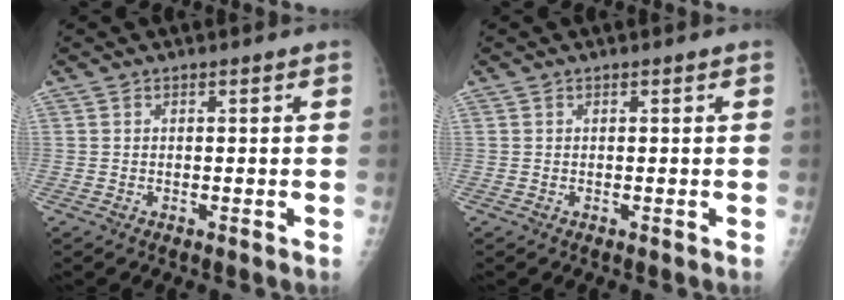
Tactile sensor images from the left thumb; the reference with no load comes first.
{"total": 0.0}